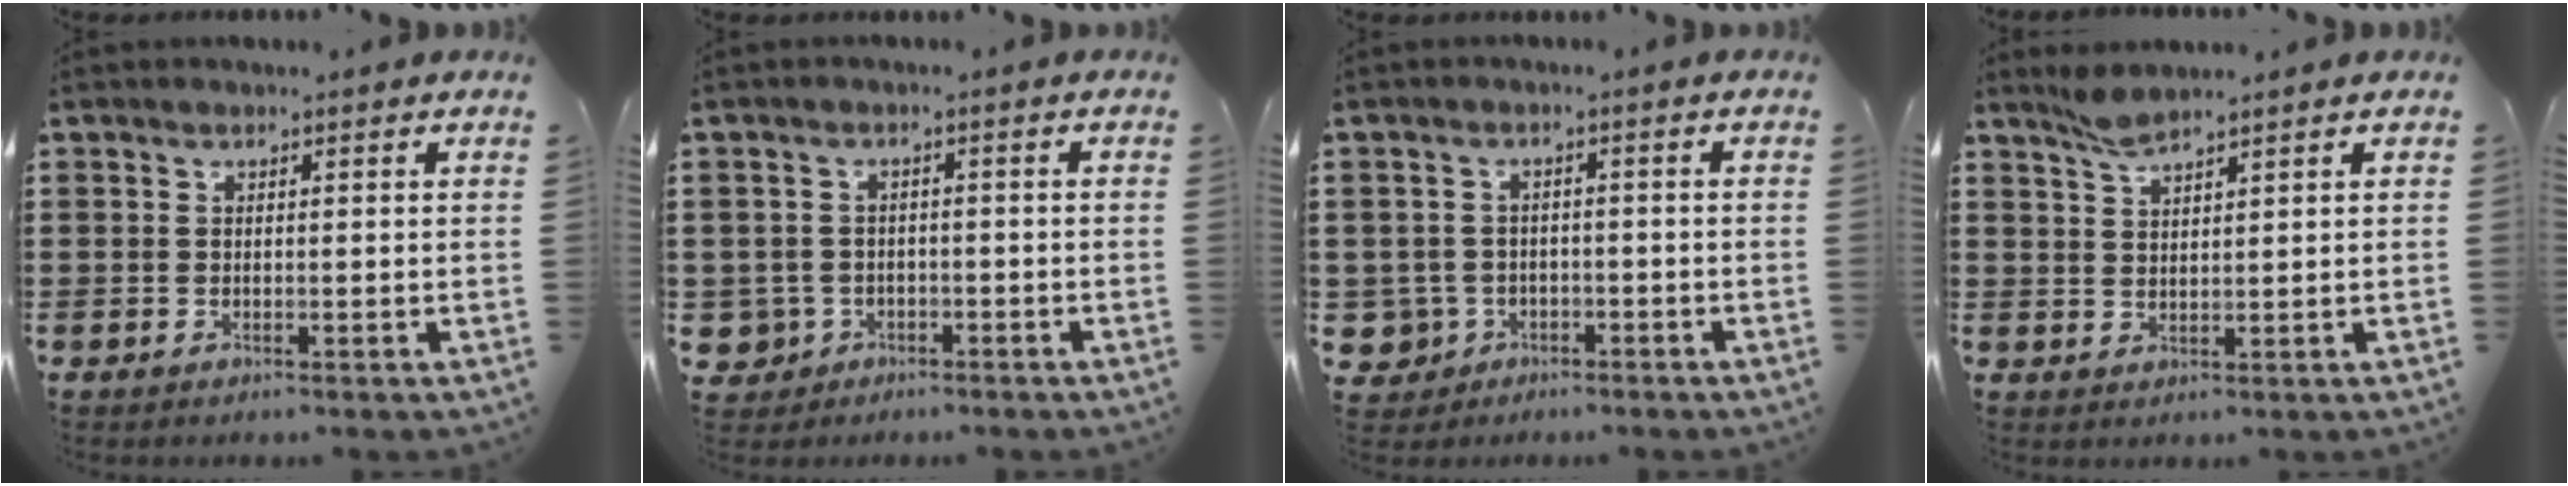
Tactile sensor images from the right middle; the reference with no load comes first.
{"total": 2.6, "force": [-1.4, 2.1, 0.6], "torque": [-0.026, -0.003, -0.034]}
{"total": 3.1, "force": [-1.6, 2.5, 0.9], "torque": [-0.040, -0.004, -0.040]}
{"total": 2.8, "force": [2.5, 0.4, 1.3], "torque": [-0.031, 0.001, 0.046]}